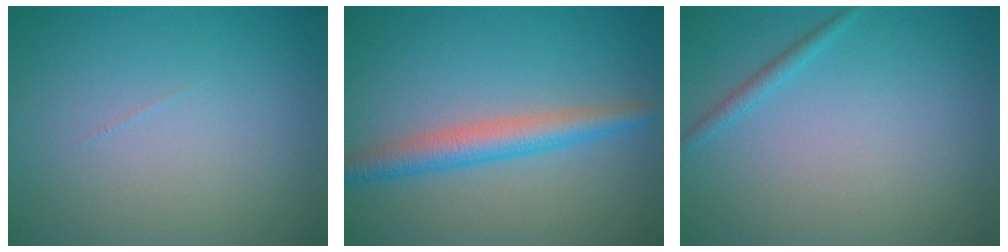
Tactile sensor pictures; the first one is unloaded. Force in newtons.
{"total": 3.8, "press": 3.8, "slide": 0.1}
{"total": 1.1, "press": 1.1, "slide": 0.1}